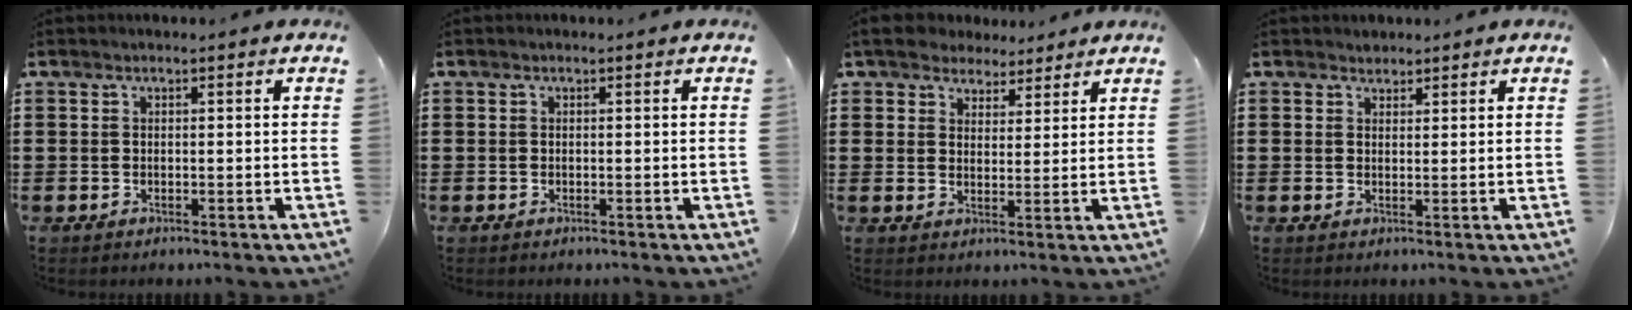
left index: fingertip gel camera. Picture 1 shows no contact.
{"total": 0.0}
{"total": 4.9, "force": [4.4, 2.2, 0.5], "torque": [-0.033, -0.003, 0.081]}
{"total": 1.3, "force": [1.2, 0.5, -0.1], "torque": [0.000, 0.002, 0.024]}